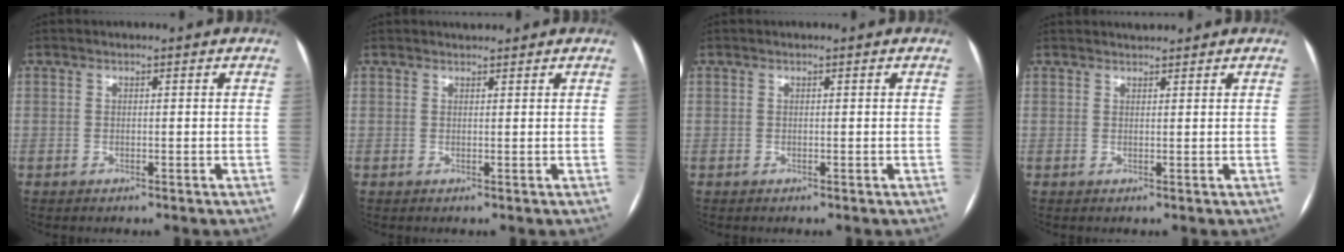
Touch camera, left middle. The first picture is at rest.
{"total": 1.1, "force": [1.0, 0.3, 0.1], "torque": [-0.009, 0.008, 0.018]}
{"total": 0.0}
{"total": 1.7, "force": [1.6, 0.4, 0.1], "torque": [-0.005, 0.014, 0.028]}